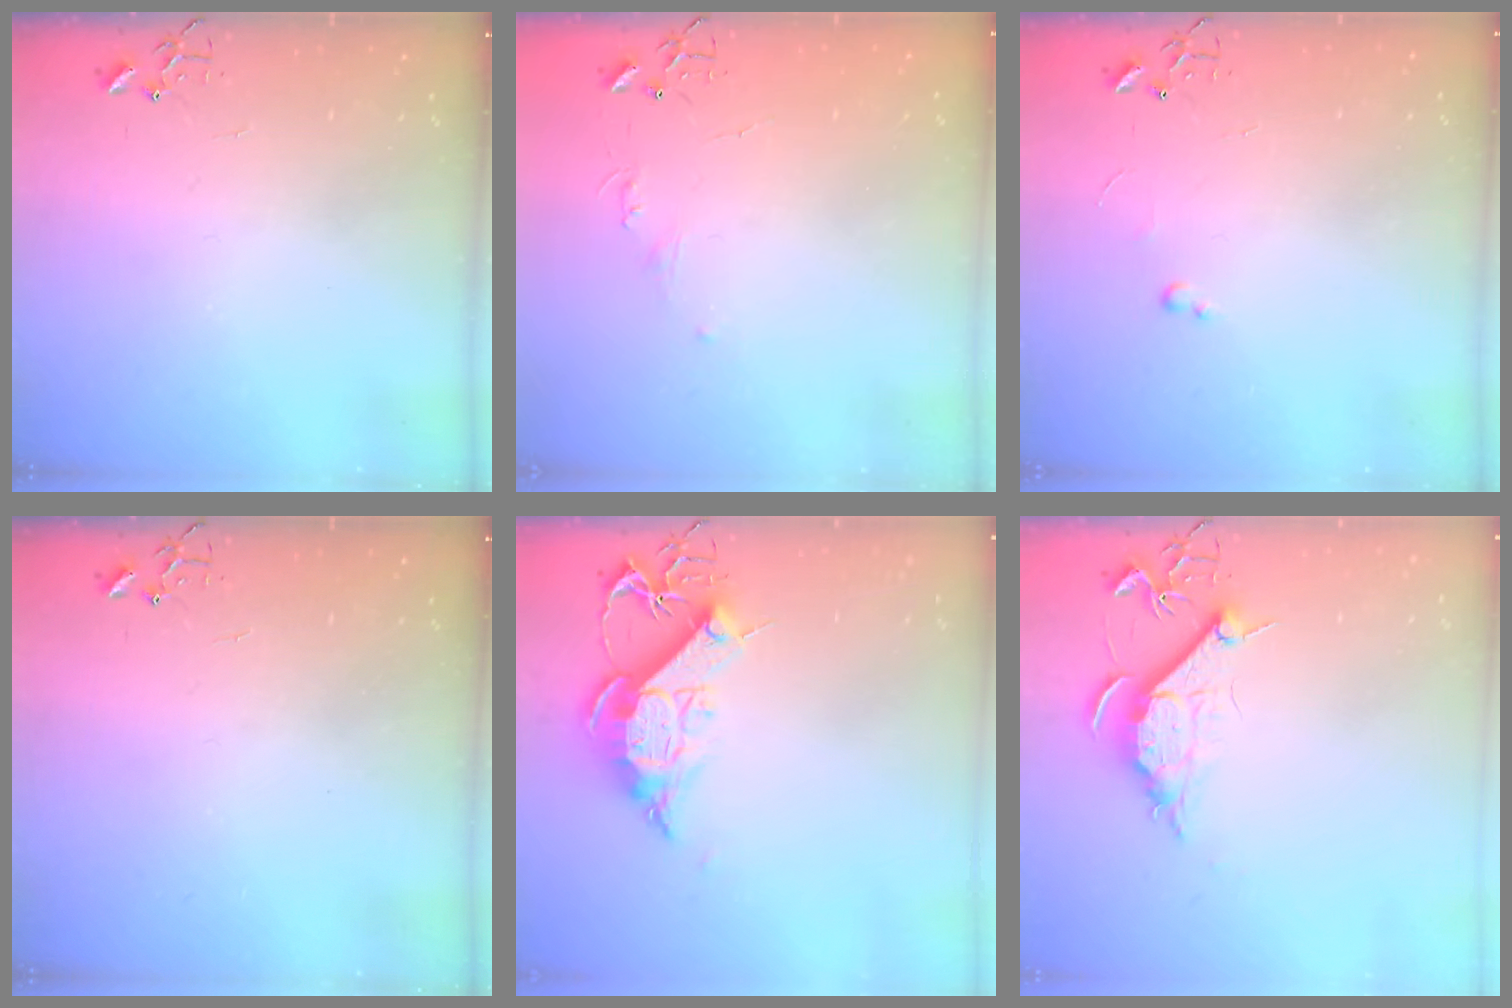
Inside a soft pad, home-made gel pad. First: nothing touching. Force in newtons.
{"total": 4.0, "press": 3.9, "slide": 0.6}
{"total": 2.6, "press": 2.6, "slide": 0.4}
{"total": 0.0}
{"total": 13.0, "press": 13.0, "slide": 1.1}
{"total": 9.3, "press": 9.2, "slide": 1.0}